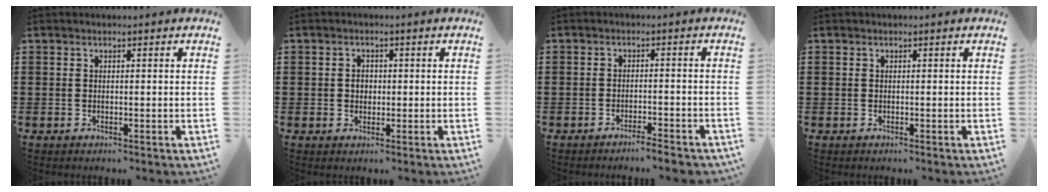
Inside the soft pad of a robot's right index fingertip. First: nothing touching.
{"total": 1.7, "force": [0.1, 1.4, 0.9], "torque": [-0.021, 0.008, -0.001]}
{"total": 2.6, "force": [-2.4, -0.2, 1.2], "torque": [-0.019, 0.000, -0.046]}
{"total": 0.0}